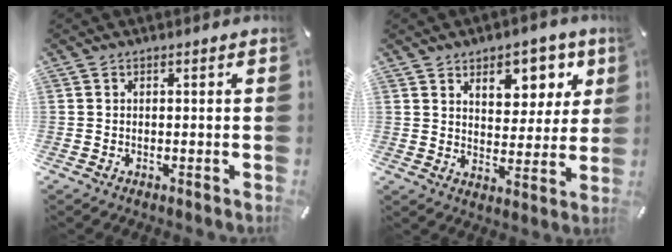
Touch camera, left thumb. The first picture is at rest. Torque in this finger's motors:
{"motor_torque": [0.56, -0.20, 0.42, 0.04, 0.07]}